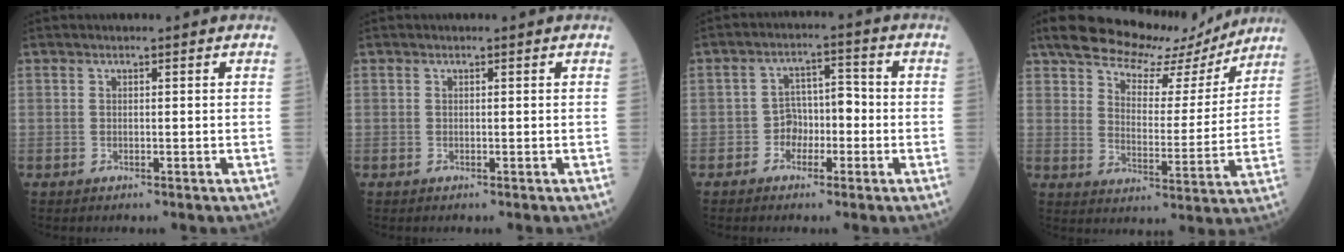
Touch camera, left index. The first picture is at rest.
{"total": 0.0}
{"total": 4.4, "force": [-1.9, 3.0, 2.5], "torque": [-0.033, 0.017, -0.039]}
{"total": 14.5, "force": [12.3, 5.2, 5.6], "torque": [-0.075, 0.007, 0.171]}